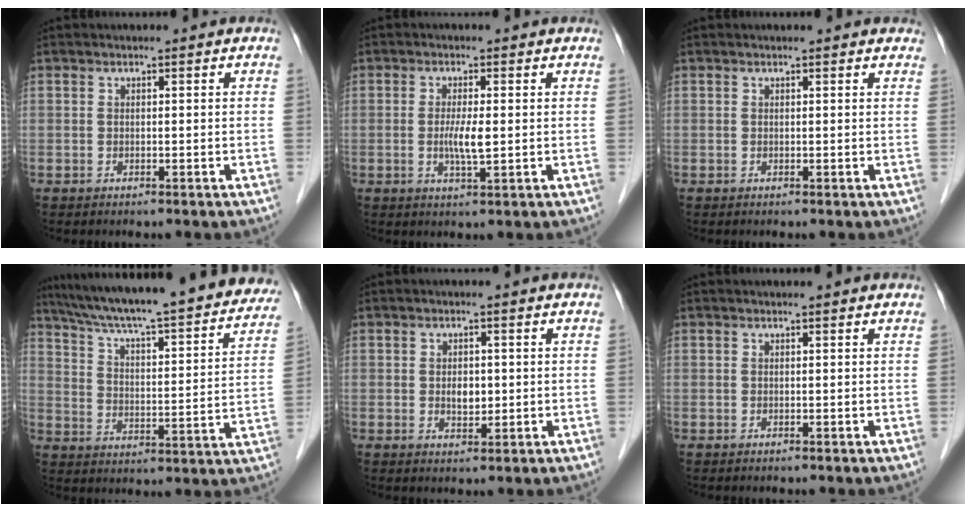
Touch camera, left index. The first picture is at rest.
{"total": 3.6, "force": [-0.1, 0.6, 3.6], "torque": [-0.065, -0.008, 0.000]}
{"total": 3.0, "force": [2.6, 1.2, 0.7], "torque": [0.005, 0.011, 0.020]}
{"total": 31.2, "force": [27.2, 4.4, 14.6], "torque": [-0.229, -0.041, 0.355]}
{"total": 2.7, "force": [0.0, 1.8, 2.0], "torque": [-0.030, -0.001, 0.006]}
{"total": 1.1, "force": [1.1, 0.3, 0.2], "torque": [-0.002, 0.006, 0.012]}